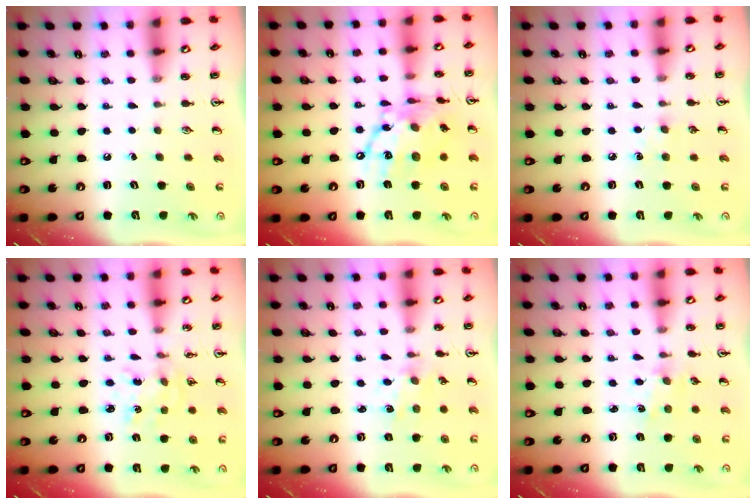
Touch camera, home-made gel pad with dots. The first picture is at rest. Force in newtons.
{"total": 16.4, "press": 16.3, "slide": 1.9}
{"total": 4.9, "press": 4.9, "slide": 0.7}
{"total": 1.4, "press": 1.4, "slide": 0.2}
{"total": 1.0, "press": 1.0, "slide": 0.2}
{"total": 1.2, "press": 1.2, "slide": 0.2}